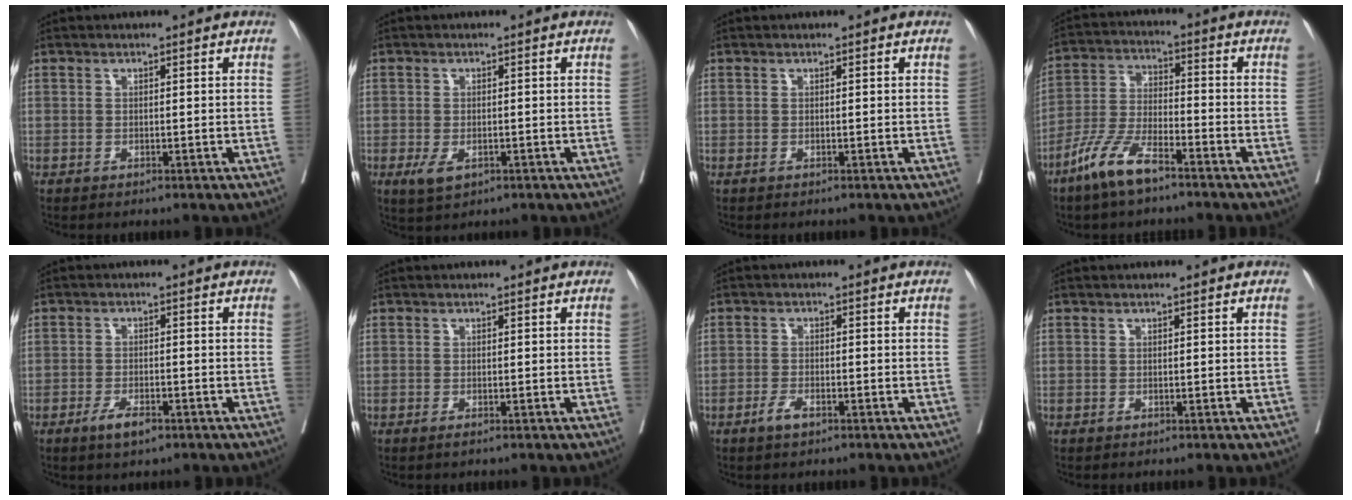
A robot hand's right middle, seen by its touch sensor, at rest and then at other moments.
{"total": 3.3, "force": [-1.4, 1.7, 2.5], "torque": [-0.050, -0.005, -0.016]}
{"total": 0.0}
{"total": 8.8, "force": [-6.2, 2.0, 5.9], "torque": [-0.127, -0.010, -0.125]}
{"total": 3.6, "force": [-2.2, 1.1, 2.6], "torque": [-0.053, -0.002, -0.037]}
{"total": 0.5, "force": [-0.3, 0.0, 0.4], "torque": [-0.011, -0.003, -0.005]}
{"total": 2.3, "force": [-1.5, 0.8, 1.6], "torque": [-0.028, 0.002, -0.028]}
{"total": 0.0}